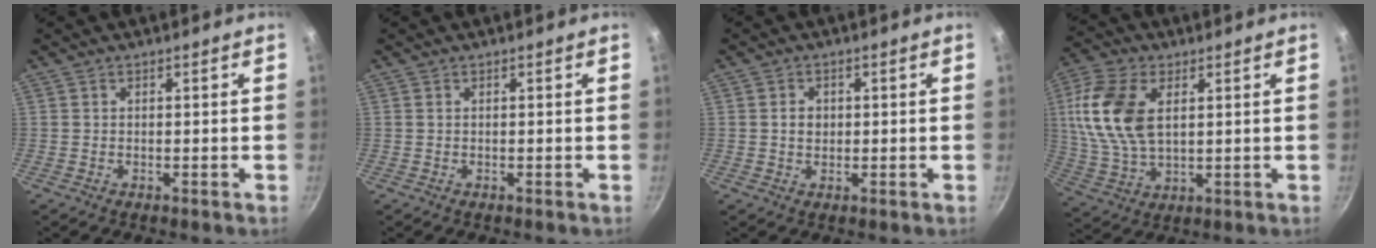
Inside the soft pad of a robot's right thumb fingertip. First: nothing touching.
{"total": 0.0}
{"total": 2.7, "force": [0.3, 2.2, 1.6], "torque": [-0.015, 0.002, 0.003]}
{"total": 14.9, "force": [3.6, 8.7, 11.6], "torque": [-0.226, -0.006, 0.072]}